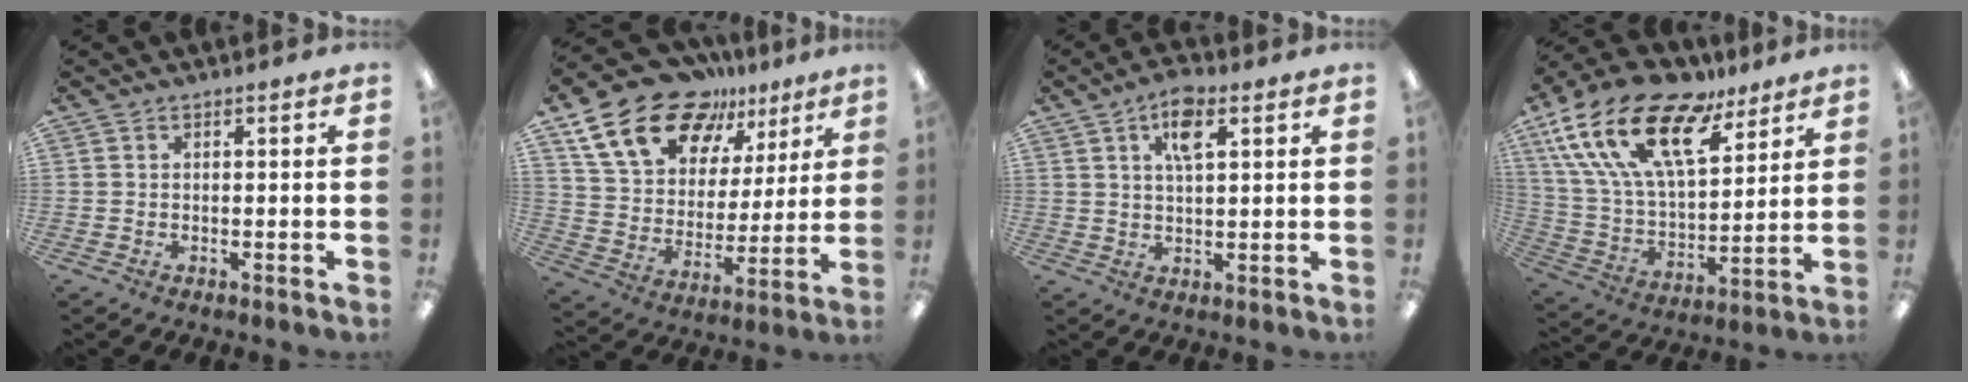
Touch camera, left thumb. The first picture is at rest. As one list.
[{"total": 20.4, "force": [12.9, 12.3, 9.9], "torque": [-0.176, -0.062, 0.236]}, {"total": 7.1, "force": [3.7, 2.9, 5.3], "torque": [-0.089, -0.001, 0.060]}, {"total": 23.3, "force": [14.1, 10.9, 15.1], "torque": [-0.315, -0.075, 0.251]}]